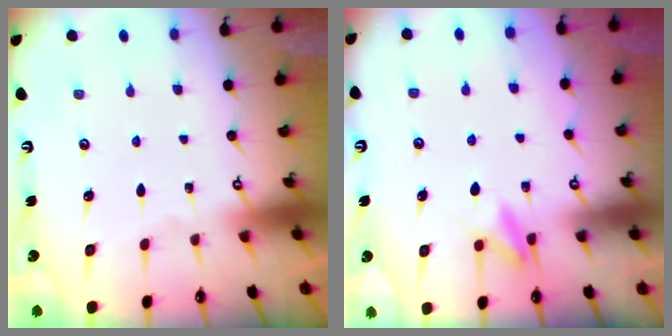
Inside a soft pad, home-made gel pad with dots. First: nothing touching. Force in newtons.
{"total": 8.5, "press": 8.3, "slide": 1.9}